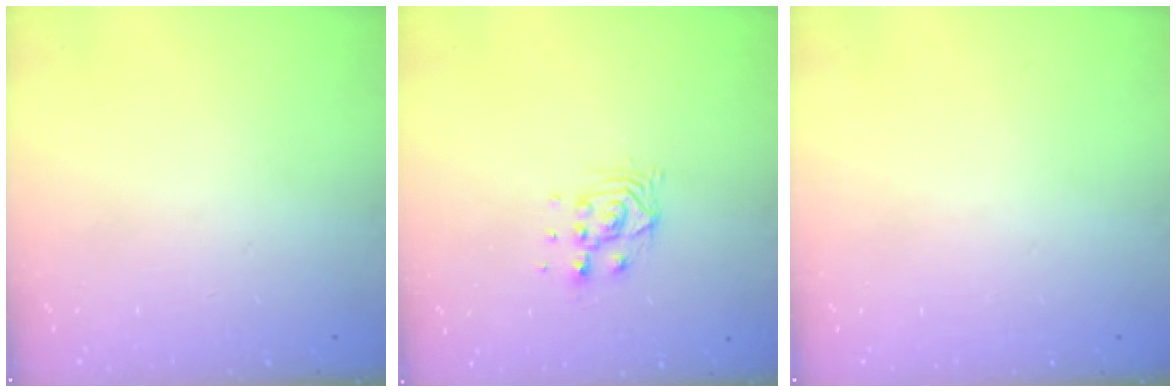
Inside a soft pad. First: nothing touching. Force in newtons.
{"total": 6.8, "press": 6.8, "slide": 0.5}
{"total": 0.0}